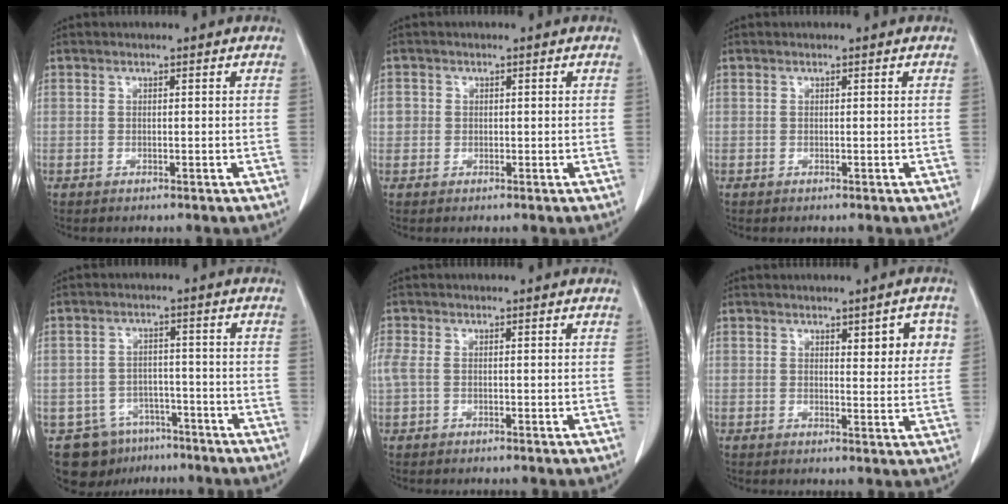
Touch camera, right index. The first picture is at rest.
{"total": 1.9, "force": [0.0, 1.8, 0.4], "torque": [0.002, 0.007, 0.001]}
{"total": 0.0}
{"total": 9.3, "force": [-6.1, 6.8, 1.9], "torque": [-0.038, 0.018, -0.085]}
{"total": 3.2, "force": [-0.2, 2.1, 2.4], "torque": [-0.085, 0.014, 0.001]}
{"total": 5.3, "force": [2.1, 1.7, 4.5], "torque": [-0.051, 0.001, 0.027]}